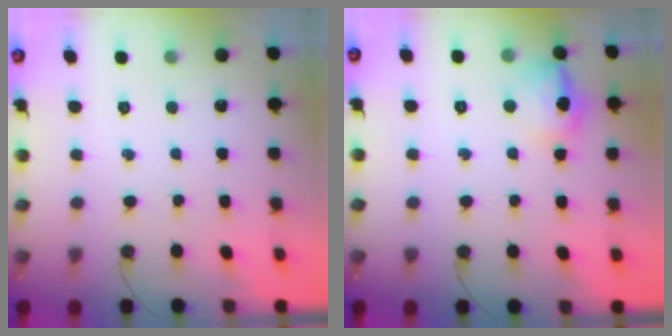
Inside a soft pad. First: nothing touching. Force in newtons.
{"total": 12.7, "press": 12.7, "slide": 1.2}